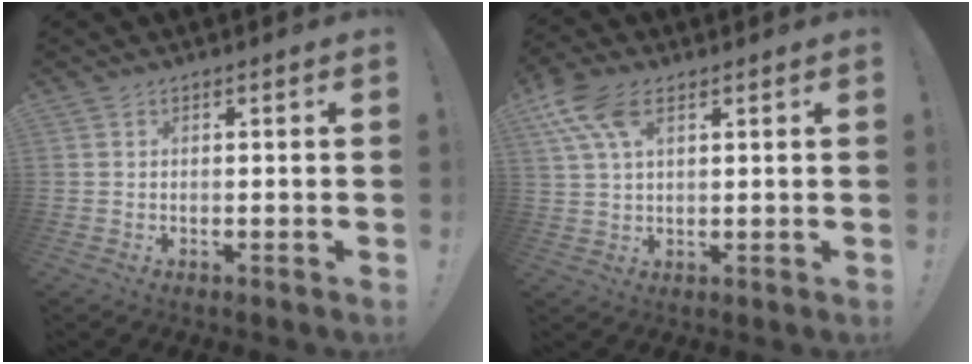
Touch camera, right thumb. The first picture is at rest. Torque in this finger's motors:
{"motor_torque": [-0.59, 0.97, 0.87, 0.85, 0.09]}